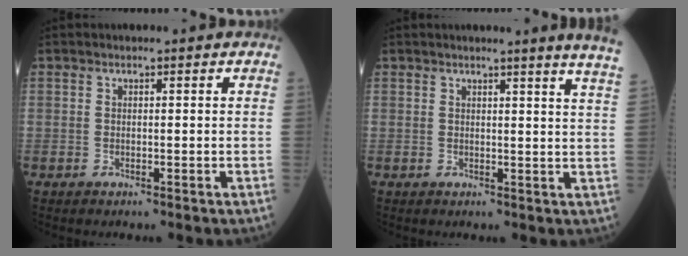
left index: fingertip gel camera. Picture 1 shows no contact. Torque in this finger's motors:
{"motor_torque": [0.44, -0.47, 0.04, 0.01]}